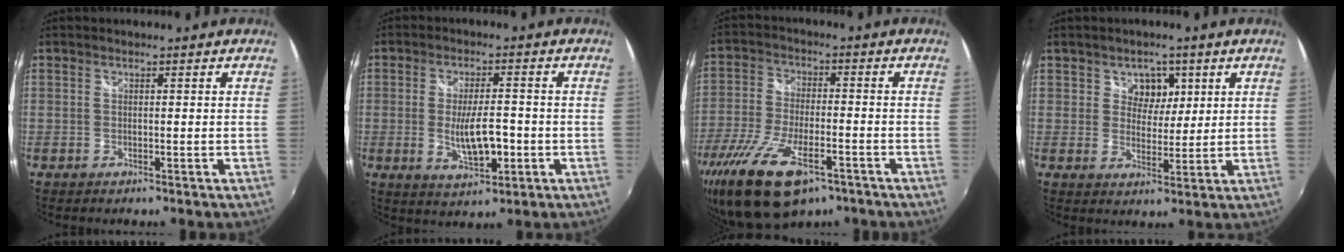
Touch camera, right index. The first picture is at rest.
{"total": 7.9, "force": [-1.7, 2.7, 7.3], "torque": [-0.135, -0.012, -0.021]}
{"total": 16.6, "force": [-10.2, 6.7, 11.3], "torque": [-0.244, -0.048, -0.184]}
{"total": 4.8, "force": [2.1, 3.9, 1.8], "torque": [-0.020, 0.004, 0.034]}